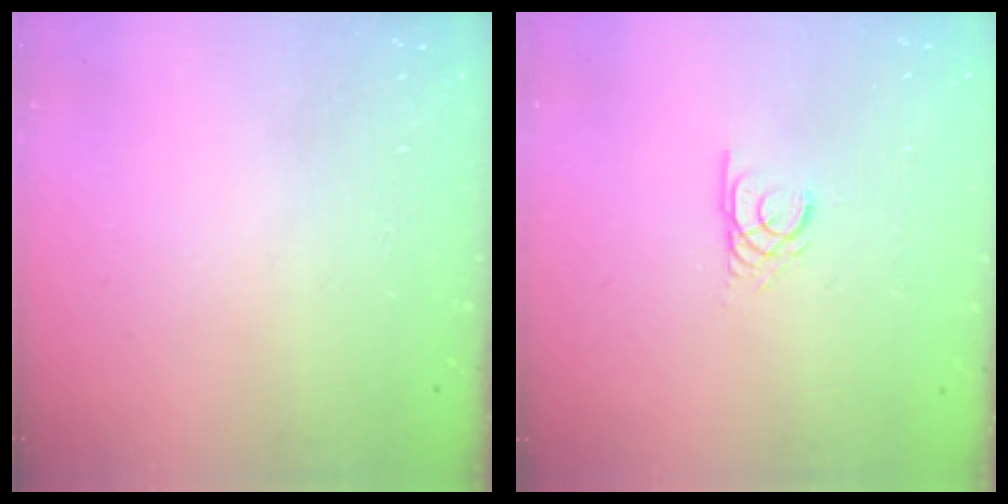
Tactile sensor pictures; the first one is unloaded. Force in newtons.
{"total": 2.2, "press": 2.2, "slide": 0.3}